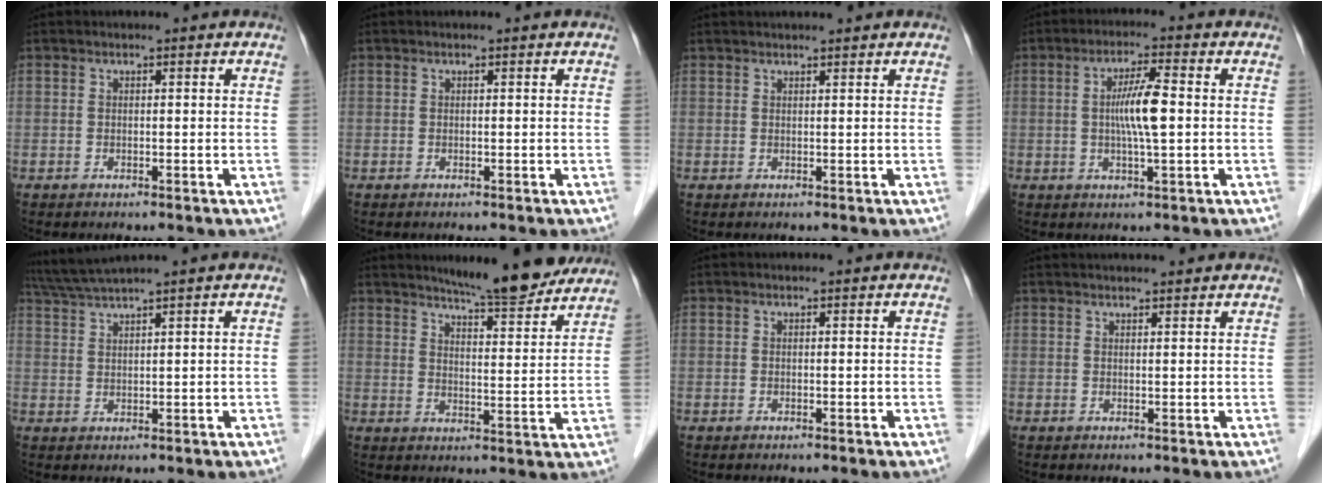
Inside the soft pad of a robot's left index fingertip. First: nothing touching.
{"total": 0.0}
{"total": 3.9, "force": [3.5, 0.2, 1.7], "torque": [-0.019, 0.029, 0.046]}
{"total": 6.0, "force": [0.1, 0.4, 6.0], "torque": [-0.115, 0.002, -0.003]}
{"total": 4.4, "force": [3.7, -1.7, 1.6], "torque": [-0.043, 0.008, 0.081]}
{"total": 12.0, "force": [10.9, 1.1, 5.0], "torque": [-0.069, -0.009, 0.145]}
{"total": 0.0}
{"total": 5.8, "force": [5.2, 0.6, 2.4], "torque": [-0.030, 0.030, 0.067]}